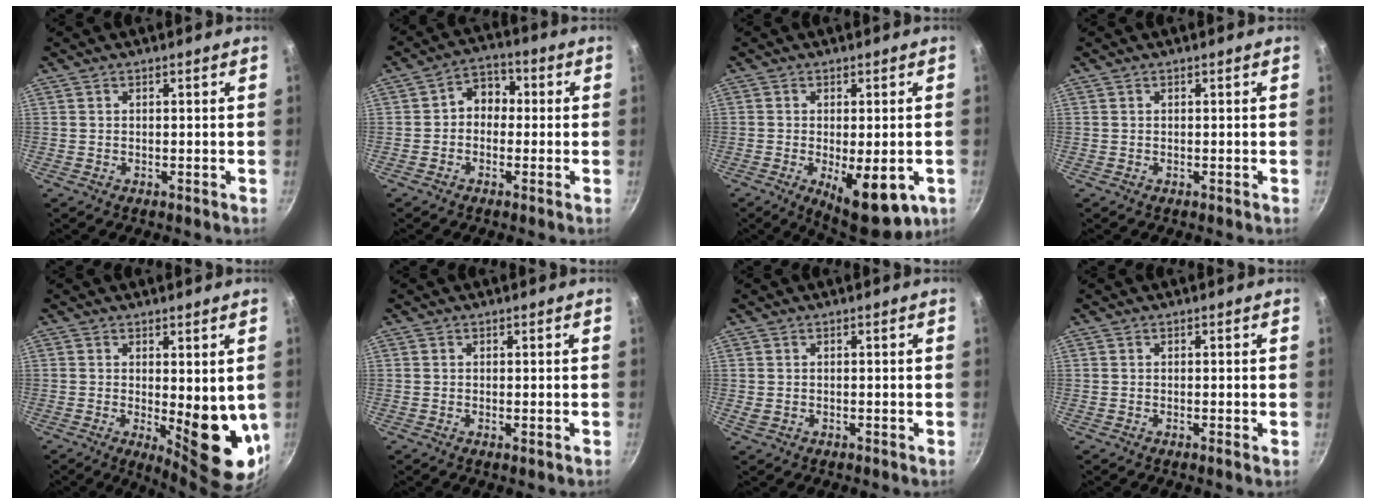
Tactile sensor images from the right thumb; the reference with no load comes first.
{"total": 5.7, "force": [-0.2, 4.7, 3.3], "torque": [-0.015, 0.021, -0.022]}
{"total": 12.4, "force": [-3.8, 4.9, 10.8], "torque": [-0.134, -0.008, -0.040]}
{"total": 0.0}
{"total": 11.8, "force": [-0.3, 4.2, 11.0], "torque": [-0.123, -0.029, 0.008]}
{"total": 0.5, "force": [-0.1, 0.1, 0.5], "torque": [-0.011, -0.004, -0.002]}
{"total": 0.9, "force": [-0.1, 0.6, 0.7], "torque": [-0.011, 0.000, 0.000]}
{"total": 0.6, "force": [-0.2, -0.1, 0.5], "torque": [-0.009, -0.003, -0.005]}